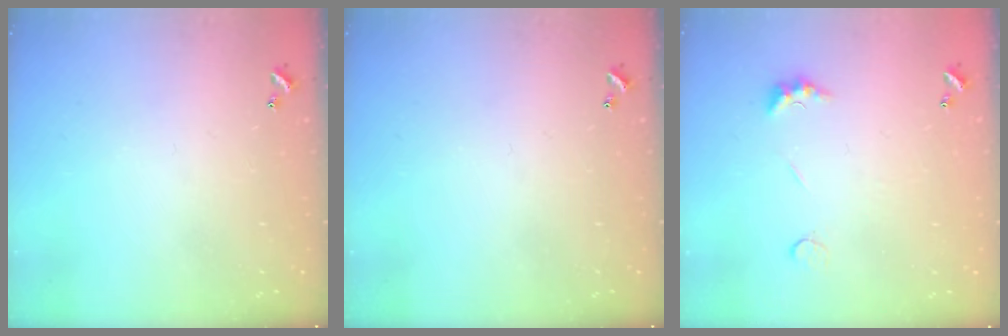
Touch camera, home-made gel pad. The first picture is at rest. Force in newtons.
{"total": 0.0}
{"total": 2.5, "press": 2.4, "slide": 0.7}